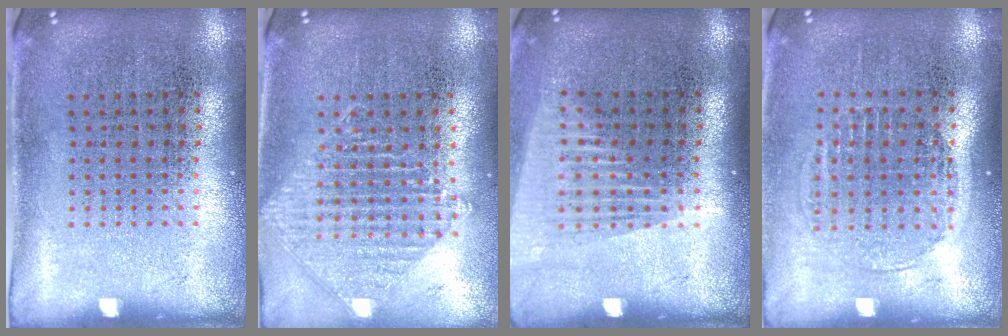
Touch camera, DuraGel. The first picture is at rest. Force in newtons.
{"total": 1.0, "press": 1.0, "slide": 0.1}
{"total": 1.4, "press": 1.2, "slide": 0.8}
{"total": 1.5, "press": 1.3, "slide": 0.7}